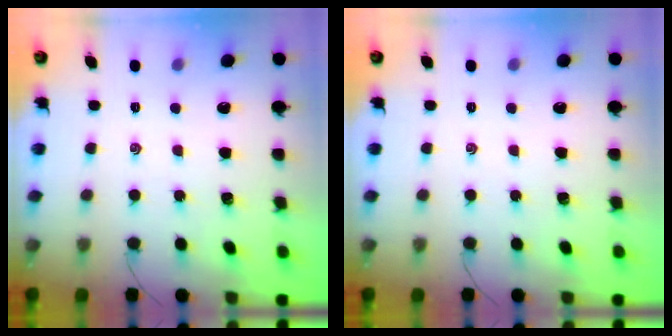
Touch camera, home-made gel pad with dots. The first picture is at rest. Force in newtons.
{"total": 0.0}